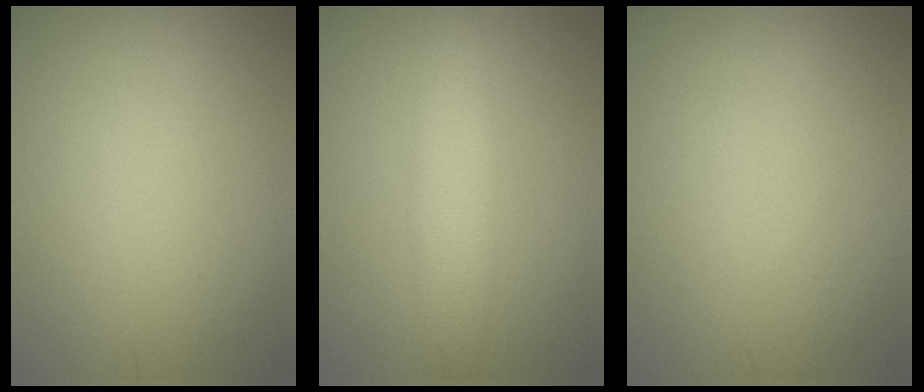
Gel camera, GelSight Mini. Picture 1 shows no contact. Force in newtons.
{"total": 3.9, "press": 3.9, "slide": 0.1}
{"total": 0.0}